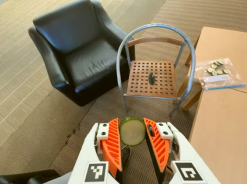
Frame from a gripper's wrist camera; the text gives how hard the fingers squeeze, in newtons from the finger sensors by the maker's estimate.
{"total": 8.1, "left": 7.9, "right": 8.2}